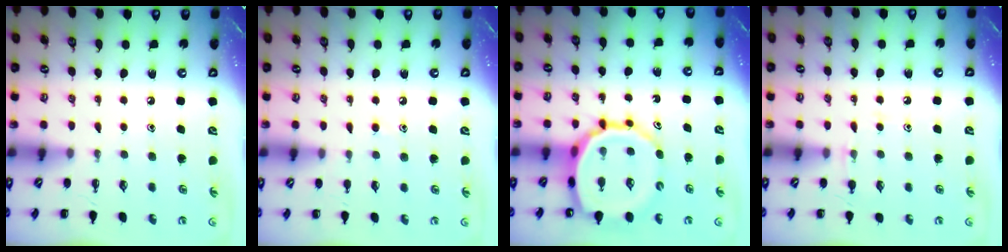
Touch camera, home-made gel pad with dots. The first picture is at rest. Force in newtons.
{"total": 5.3, "press": 4.9, "slide": 2.1}
{"total": 16.3, "press": 15.8, "slide": 4.0}
{"total": 5.2, "press": 4.8, "slide": 1.8}